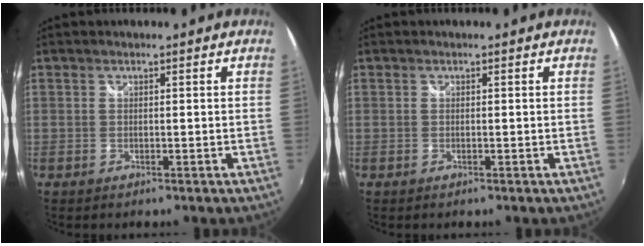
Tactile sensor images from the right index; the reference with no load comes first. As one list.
[{"total": 0.0}]